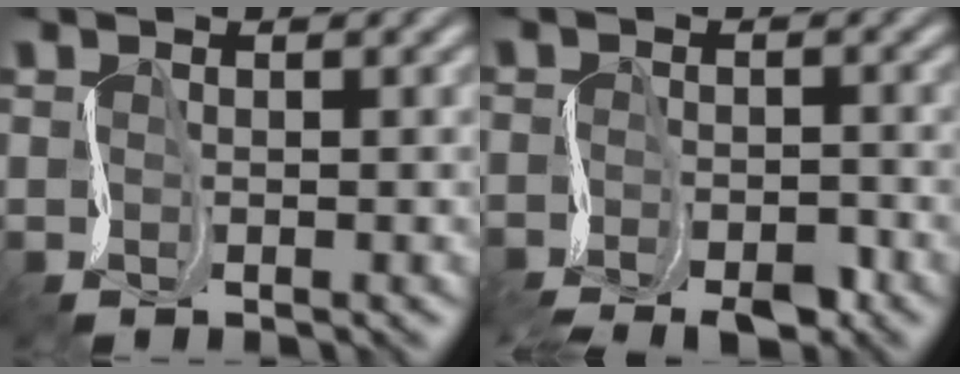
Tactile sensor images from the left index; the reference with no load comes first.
{"total": 3.8, "force": [-3.4, 0.9, 1.4], "torque": [-0.024, -0.003, -0.071]}